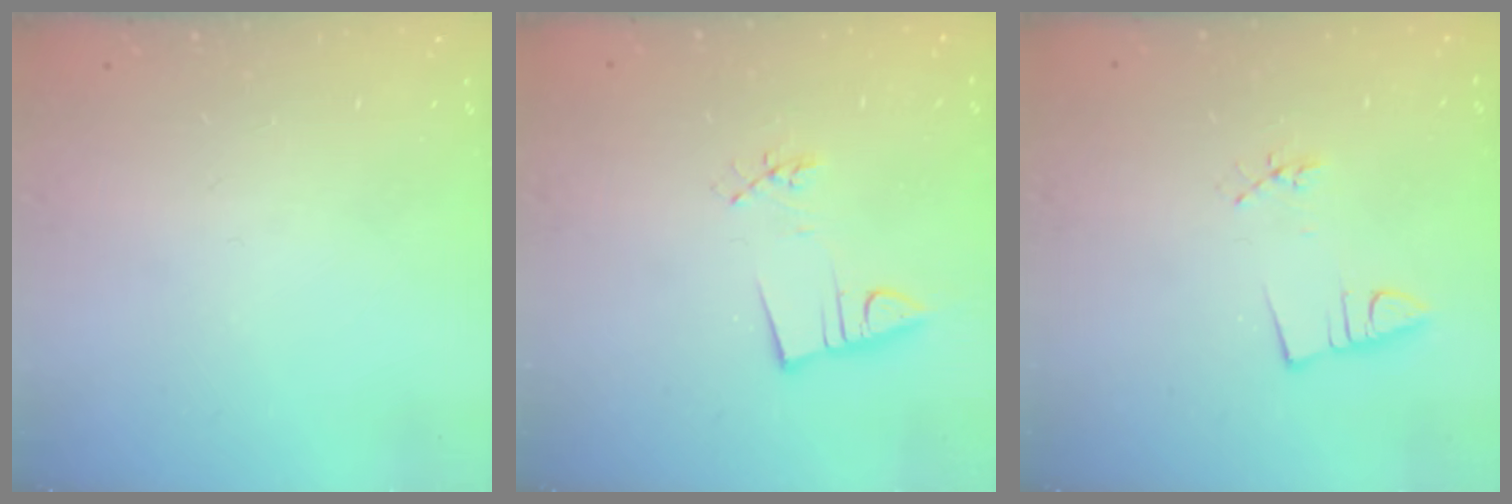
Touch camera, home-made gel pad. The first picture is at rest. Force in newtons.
{"total": 3.5, "press": 2.2, "slide": 2.7}
{"total": 2.6, "press": 1.1, "slide": 2.4}